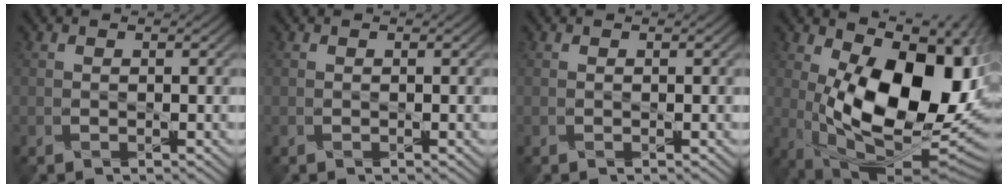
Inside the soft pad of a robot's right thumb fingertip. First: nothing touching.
{"total": 0.0}
{"total": 0.0}
{"total": 19.7, "force": [1.1, 10.7, 16.5], "torque": [-0.237, -0.026, 0.029]}